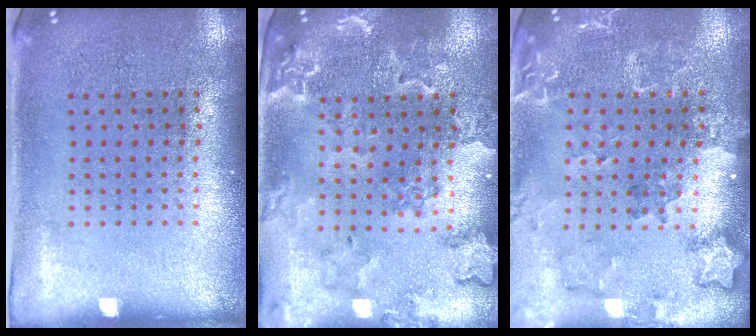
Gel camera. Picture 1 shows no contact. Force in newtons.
{"total": 1.8, "press": 1.8, "slide": 0.2}
{"total": 1.8, "press": 1.7, "slide": 0.4}